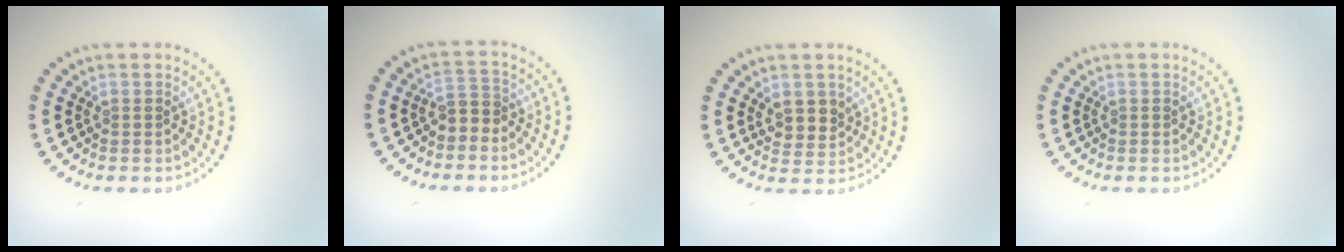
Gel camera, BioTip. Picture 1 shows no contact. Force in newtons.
{"total": 1.8, "press": 1.5, "slide": 0.9}
{"total": 2.4, "press": 2.2, "slide": 1.0}
{"total": 0.0}